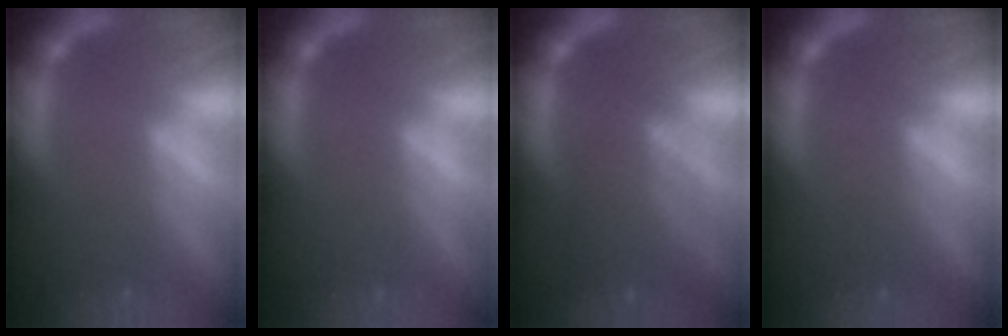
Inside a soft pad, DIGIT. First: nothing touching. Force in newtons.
{"total": 0.0}
{"total": 5.5}
{"total": 1.0}